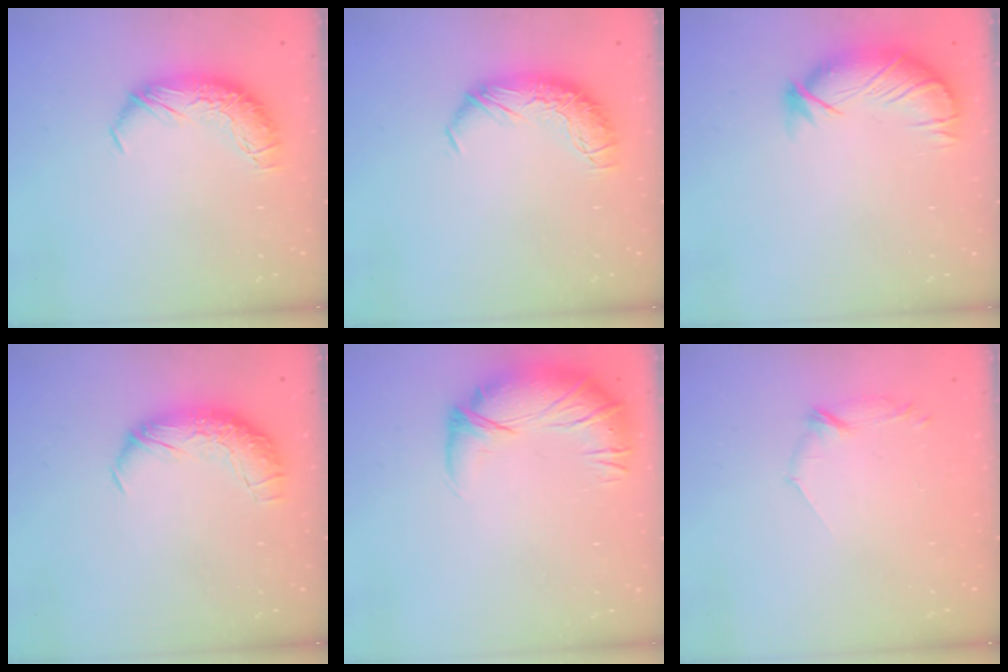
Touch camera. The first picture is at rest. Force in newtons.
{"total": 0.0}
{"total": 3.8, "press": 3.2, "slide": 2.0}
{"total": 2.4, "press": 1.1, "slide": 2.2}
{"total": 2.8, "press": 1.2, "slide": 2.6}
{"total": 7.0, "press": 7.0, "slide": 0.7}